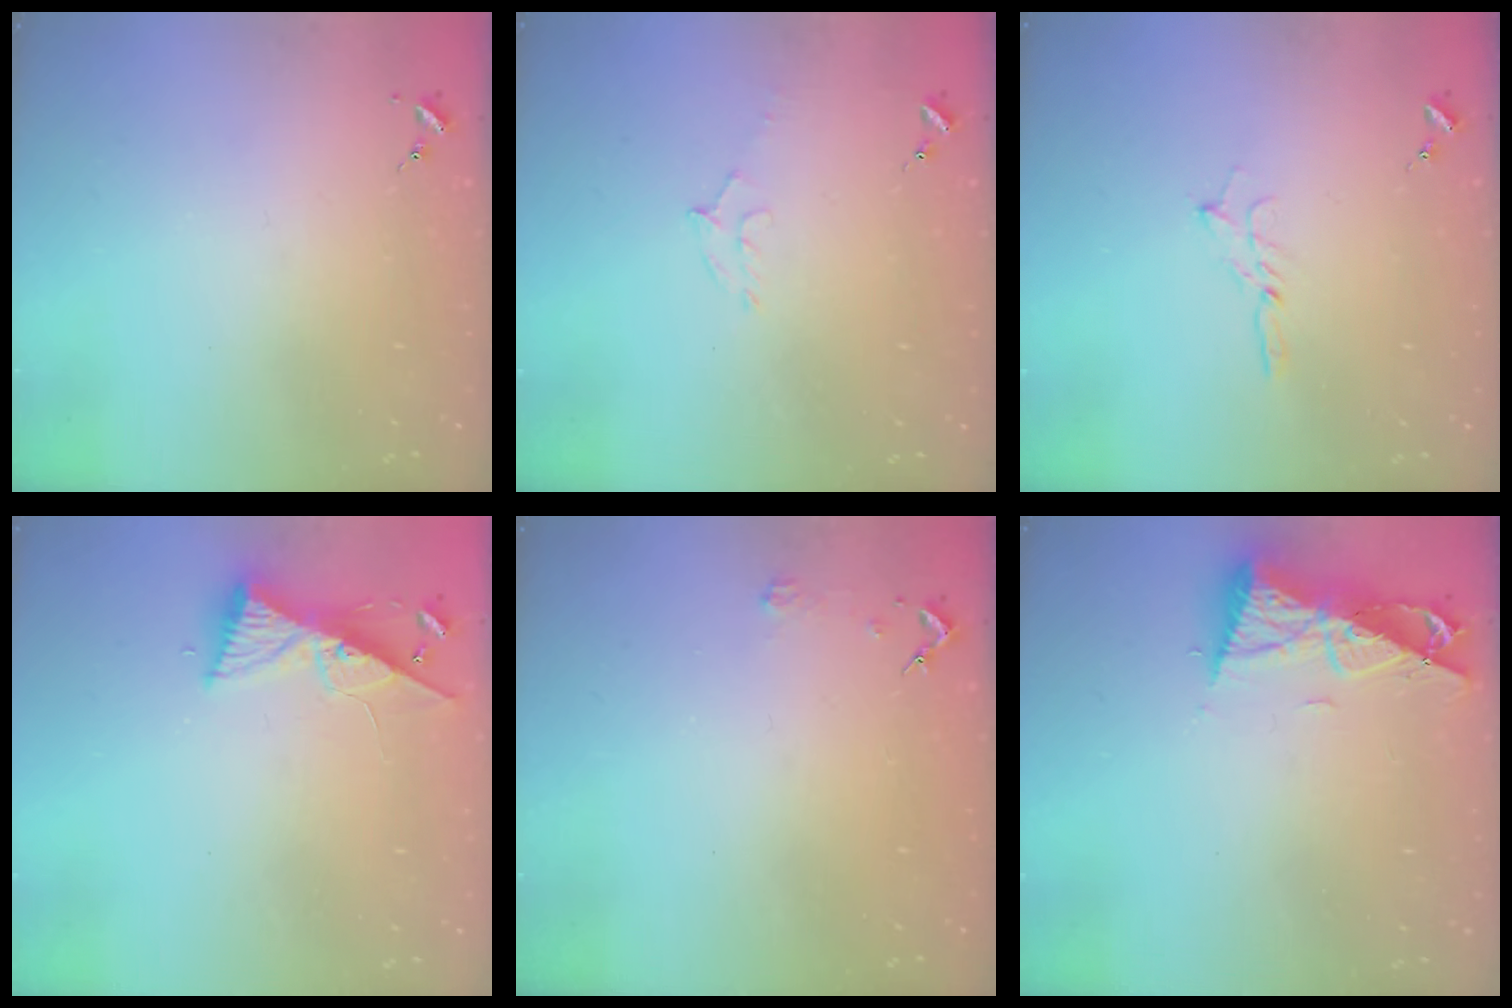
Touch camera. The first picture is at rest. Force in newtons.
{"total": 6.2, "press": 6.1, "slide": 1.1}
{"total": 2.9, "press": 2.9, "slide": 0.2}
{"total": 9.0, "press": 9.0, "slide": 0.7}
{"total": 2.3, "press": 2.3, "slide": 0.2}
{"total": 9.5, "press": 9.4, "slide": 1.4}